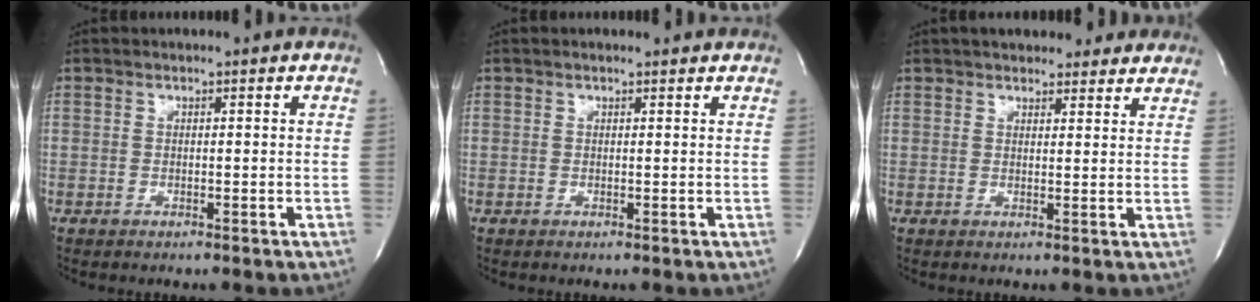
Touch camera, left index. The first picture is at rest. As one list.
[{"total": 2.2, "force": [2.1, 0.3, 0.7], "torque": [-0.015, 0.011, 0.021]}, {"total": 12.0, "force": [10.5, 3.9, 4.5], "torque": [-0.038, 0.023, 0.127]}]